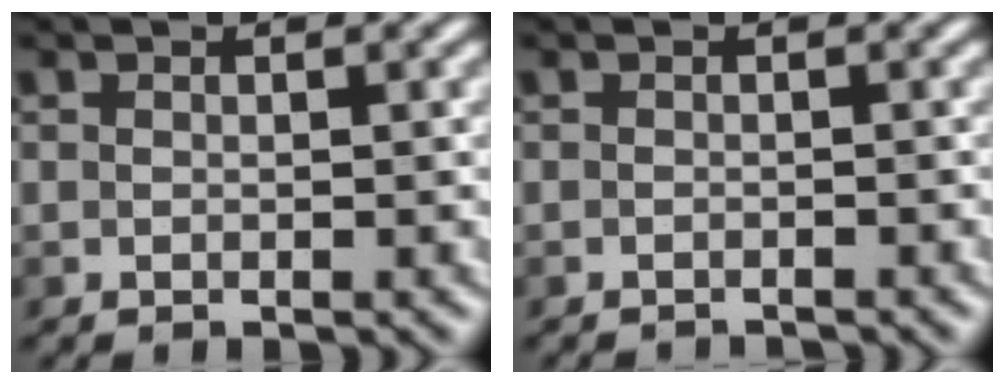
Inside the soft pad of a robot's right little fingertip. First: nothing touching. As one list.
[{"total": 0.6, "force": [-0.5, -0.2, 0.0], "torque": [0.002, -0.001, -0.011]}]